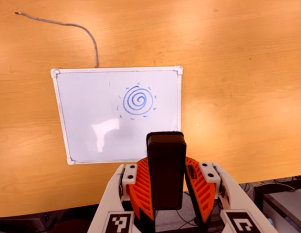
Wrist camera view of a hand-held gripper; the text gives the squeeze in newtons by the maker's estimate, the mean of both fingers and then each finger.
{"total": 7.0, "left": 5.7, "right": 8.4}